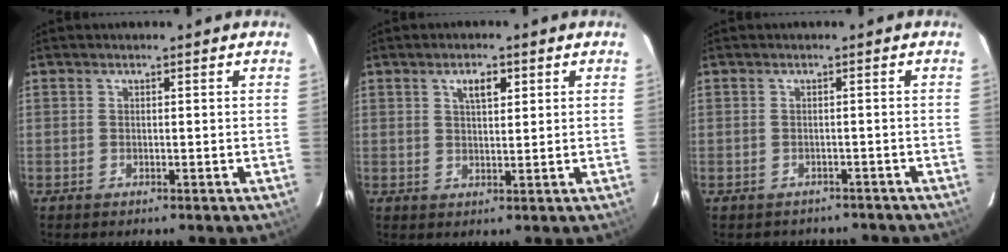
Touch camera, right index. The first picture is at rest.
{"total": 3.8, "force": [1.7, 1.5, 3.0], "torque": [-0.049, 0.008, 0.030]}
{"total": 5.0, "force": [-4.3, 2.4, 1.0], "torque": [-0.011, 0.002, -0.045]}